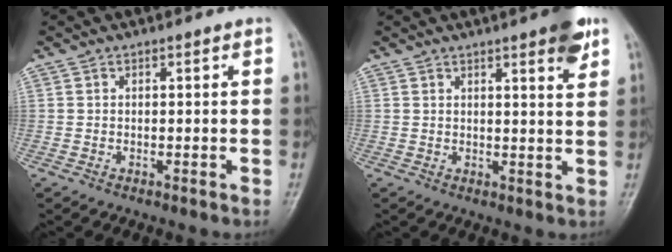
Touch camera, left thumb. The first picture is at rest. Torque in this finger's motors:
{"motor_torque": [3.66, 1.36, 0.79, -0.26, 0.16]}